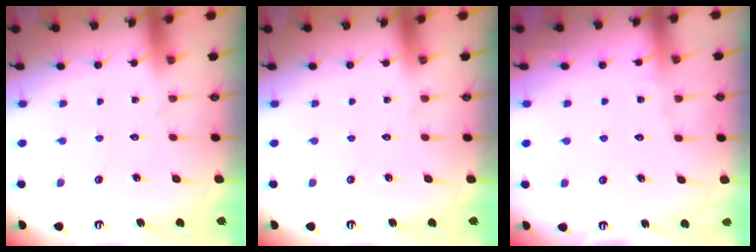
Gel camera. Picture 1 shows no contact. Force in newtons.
{"total": 0.0}
{"total": 1.7, "press": 1.7, "slide": 0.2}